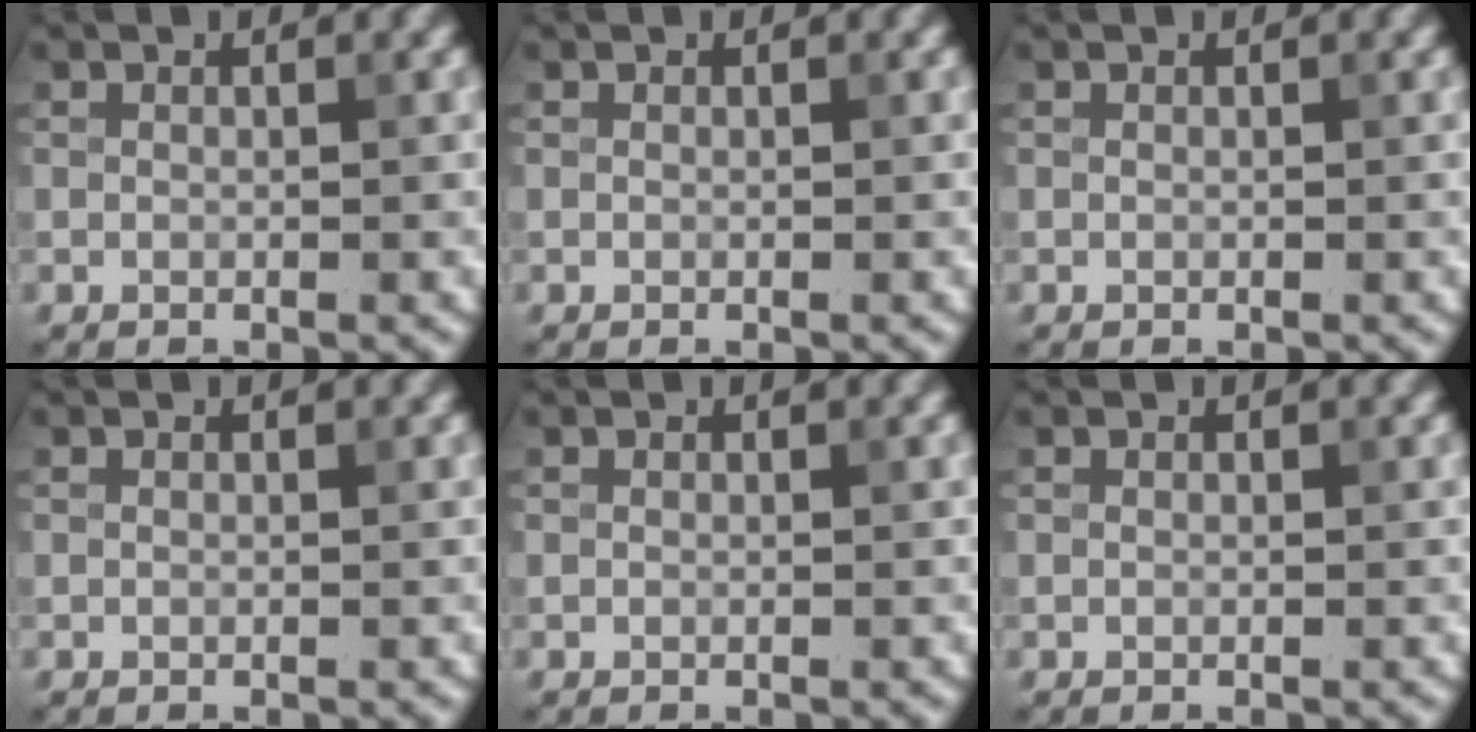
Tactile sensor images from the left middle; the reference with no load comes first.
{"total": 0.0}
{"total": 0.0}
{"total": 0.0}
{"total": 0.0}
{"total": 0.0}